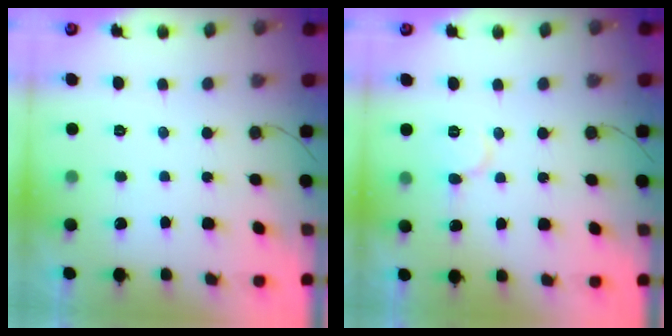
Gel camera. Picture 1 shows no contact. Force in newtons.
{"total": 6.9, "press": 6.9, "slide": 0.4}